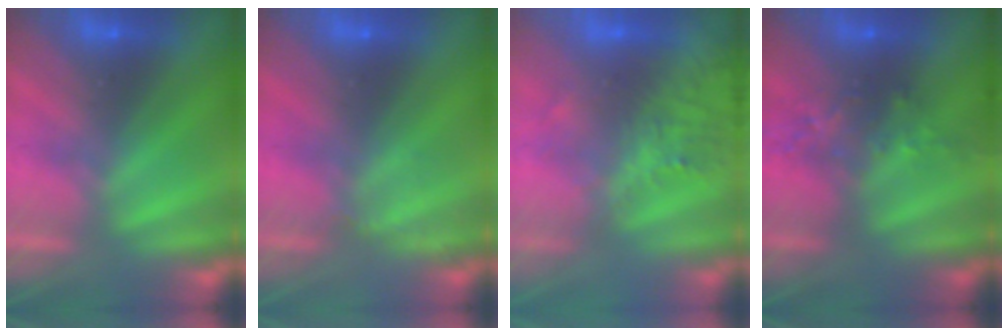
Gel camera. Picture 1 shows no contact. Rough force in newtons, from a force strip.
{"total": 2.0}
{"total": 7.0}
{"total": 2.4}